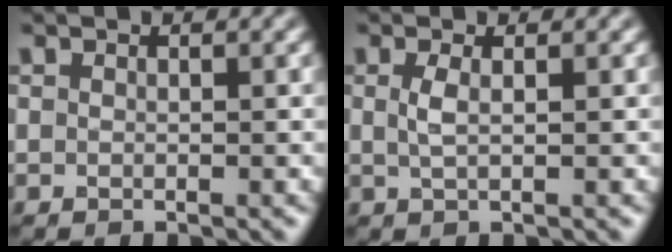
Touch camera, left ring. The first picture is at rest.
{"total": 1.4, "force": [0.3, 0.4, 1.3], "torque": [-0.029, 0.002, 0.006]}